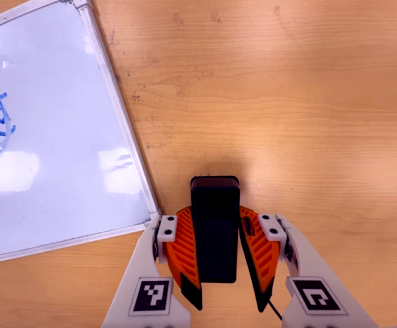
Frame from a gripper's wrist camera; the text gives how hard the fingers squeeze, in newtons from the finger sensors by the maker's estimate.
{"total": 9.6, "left": 7.3, "right": 11.9}